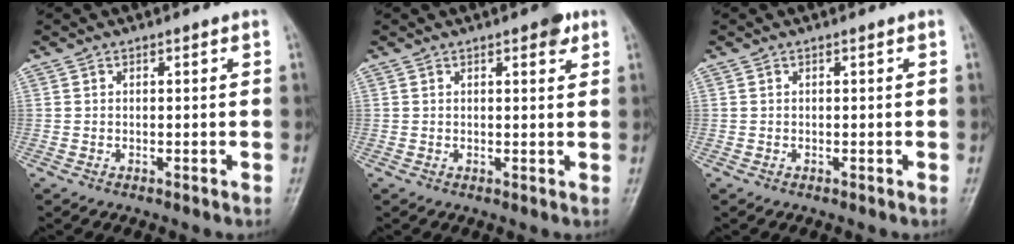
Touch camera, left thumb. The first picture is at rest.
{"total": 3.1, "force": [1.8, 1.1, 2.3], "torque": [-0.022, -0.005, 0.019]}
{"total": 0.0}